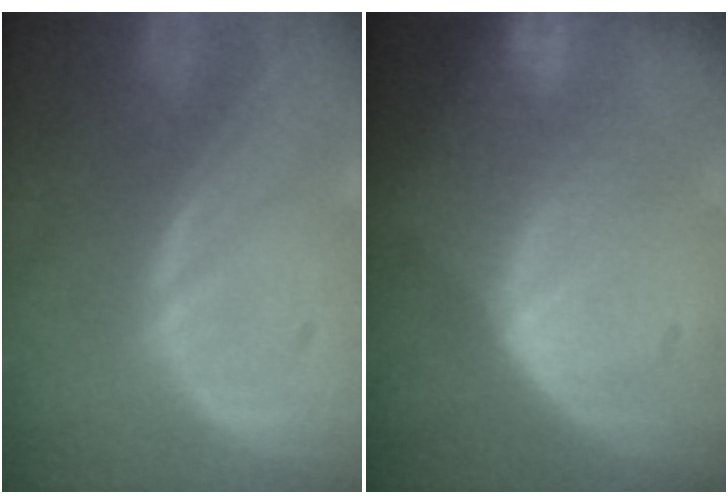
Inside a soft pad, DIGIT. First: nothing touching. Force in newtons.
{"total": 8.5, "press": 7.3, "slide": 4.4}